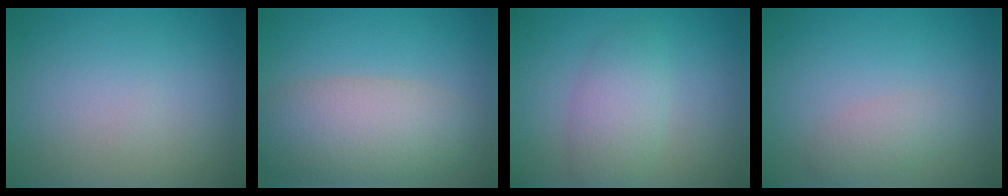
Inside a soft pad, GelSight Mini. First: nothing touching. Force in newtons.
{"total": 6.8, "press": 6.8, "slide": 0.5}
{"total": 3.4, "press": 3.4, "slide": 0.1}
{"total": 1.7, "press": 1.7, "slide": 0.1}